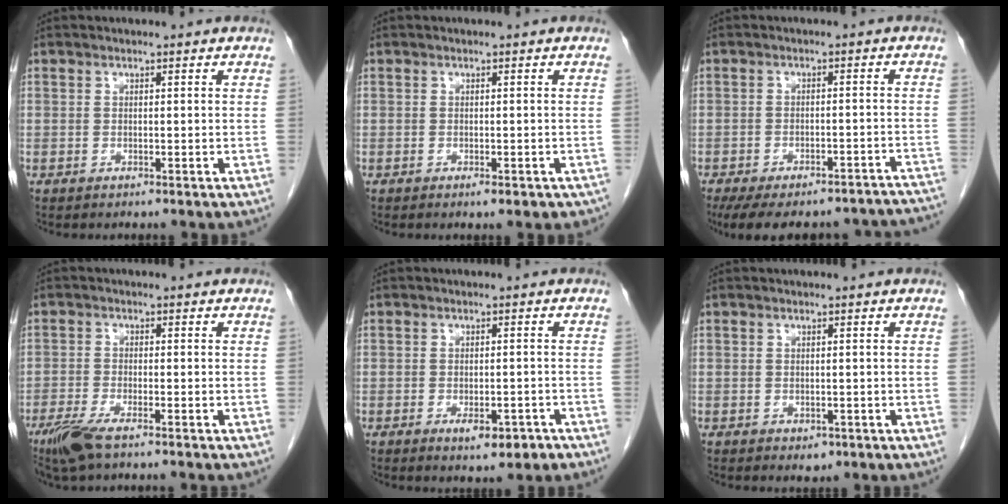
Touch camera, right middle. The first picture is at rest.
{"total": 2.0, "force": [-1.3, 0.8, 1.3], "torque": [-0.014, -0.001, -0.011]}
{"total": 21.7, "force": [-19.1, 6.1, 8.2], "torque": [-0.114, 0.003, -0.228]}
{"total": 5.0, "force": [-3.6, 0.6, 3.5], "torque": [-0.072, -0.013, -0.069]}
{"total": 4.0, "force": [-2.1, 1.6, 3.0], "torque": [-0.038, 0.000, -0.020]}
{"total": 1.3, "force": [-0.5, 0.9, 0.7], "torque": [-0.008, 0.001, 0.000]}